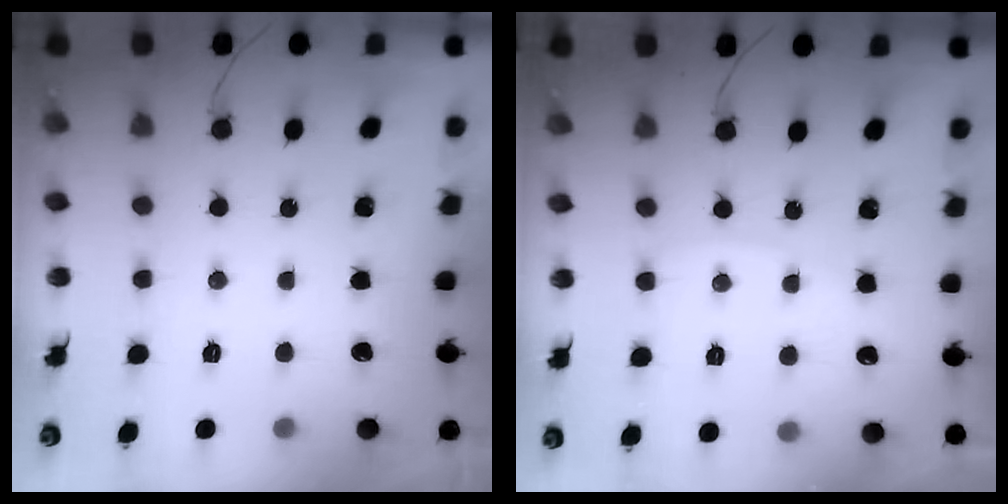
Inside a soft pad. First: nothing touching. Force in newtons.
{"total": 2.6, "press": 2.6, "slide": 0.3}